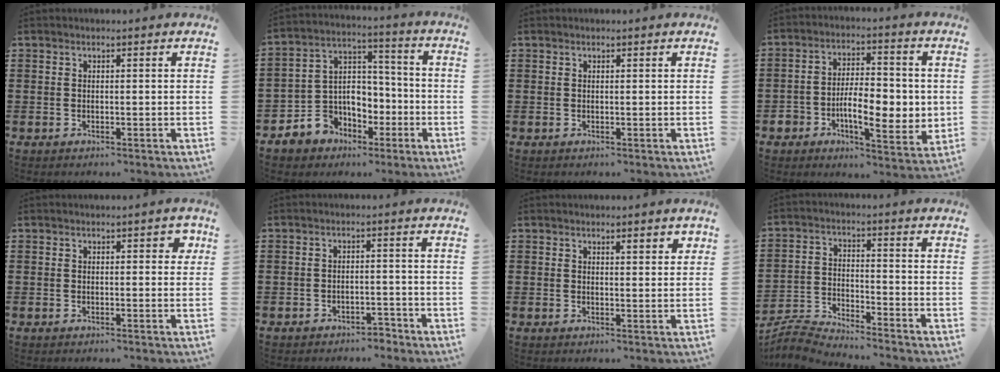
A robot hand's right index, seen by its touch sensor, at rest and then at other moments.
{"total": 7.1, "force": [-3.0, 6.4, 0.7], "torque": [-0.045, 0.004, -0.050]}
{"total": 0.0}
{"total": 8.8, "force": [-2.3, 4.7, 7.1], "torque": [-0.116, 0.005, -0.045]}
{"total": 1.7, "force": [0.5, 1.0, 1.3], "torque": [-0.002, -0.002, 0.001]}
{"total": 2.3, "force": [-2.2, 0.7, 0.3], "torque": [-0.012, 0.002, -0.046]}
{"total": 1.8, "force": [1.3, 0.5, 1.1], "torque": [-0.014, -0.001, 0.021]}
{"total": 4.9, "force": [-4.8, -0.2, 0.1], "torque": [-0.020, -0.006, -0.105]}